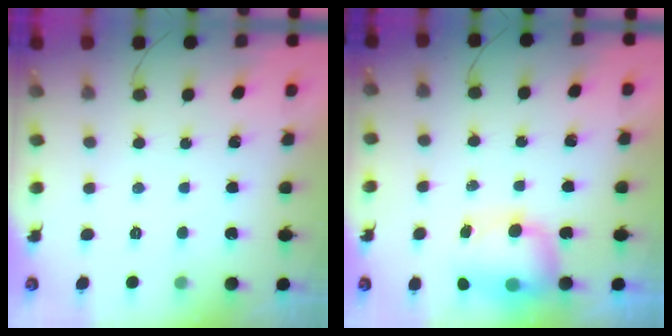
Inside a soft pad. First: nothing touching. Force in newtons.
{"total": 8.1, "press": 7.9, "slide": 1.9}